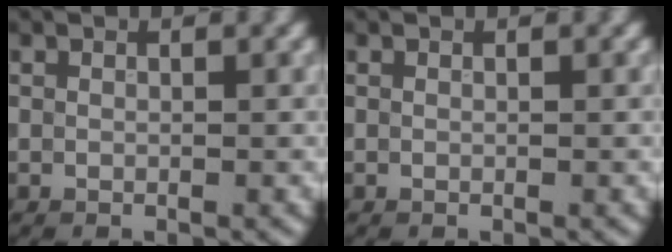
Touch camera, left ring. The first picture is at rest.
{"total": 0.0}